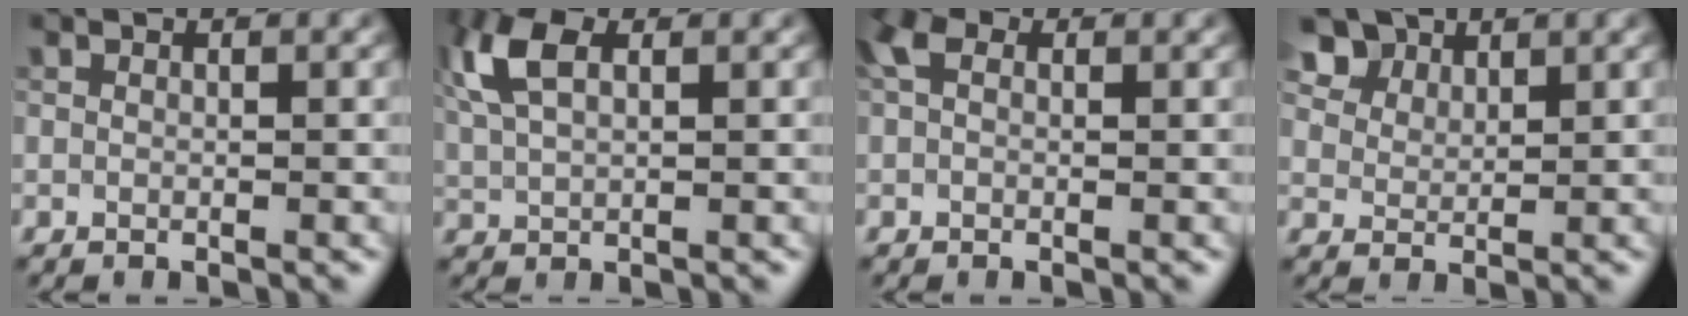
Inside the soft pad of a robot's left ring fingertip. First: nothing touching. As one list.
[{"total": 5.2, "force": [1.9, 2.6, 4.0], "torque": [-0.111, 0.017, 0.037]}, {"total": 2.5, "force": [0.7, 1.6, 1.7], "torque": [-0.036, 0.011, 0.004]}, {"total": 6.2, "force": [4.4, 3.6, 2.5], "torque": [-0.072, -0.006, 0.084]}]